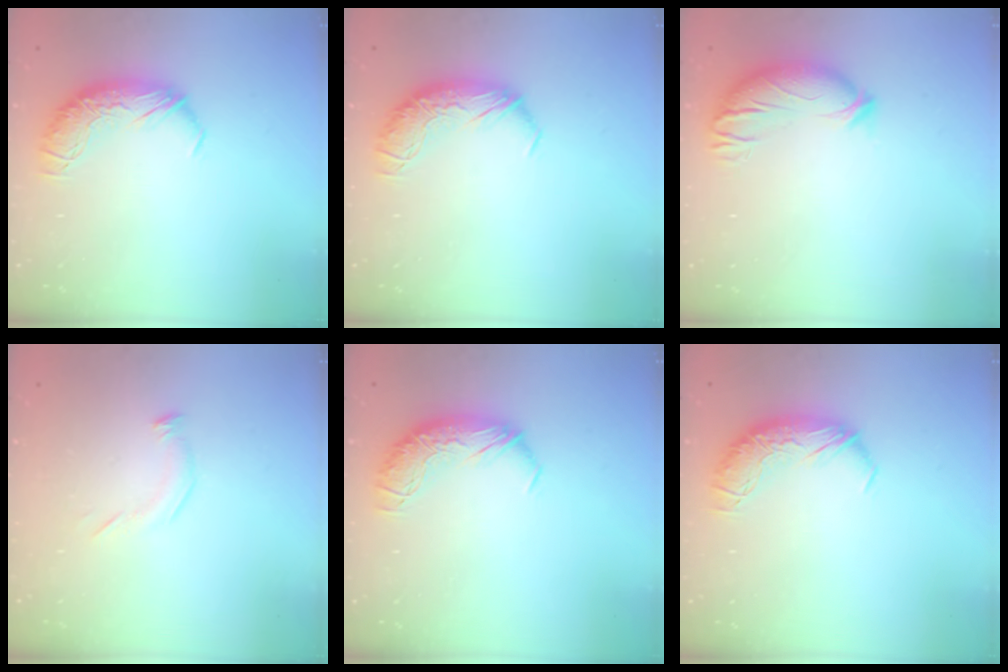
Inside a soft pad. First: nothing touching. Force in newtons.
{"total": 0.0}
{"total": 3.5, "press": 3.3, "slide": 1.3}
{"total": 3.7, "press": 3.6, "slide": 0.9}
{"total": 0.0}
{"total": 0.0}